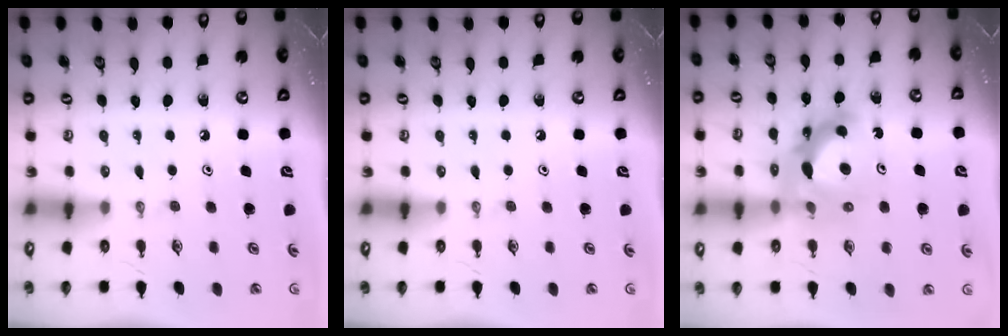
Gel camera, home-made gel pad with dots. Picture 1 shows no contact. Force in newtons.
{"total": 0.0}
{"total": 12.9, "press": 12.9, "slide": 1.1}